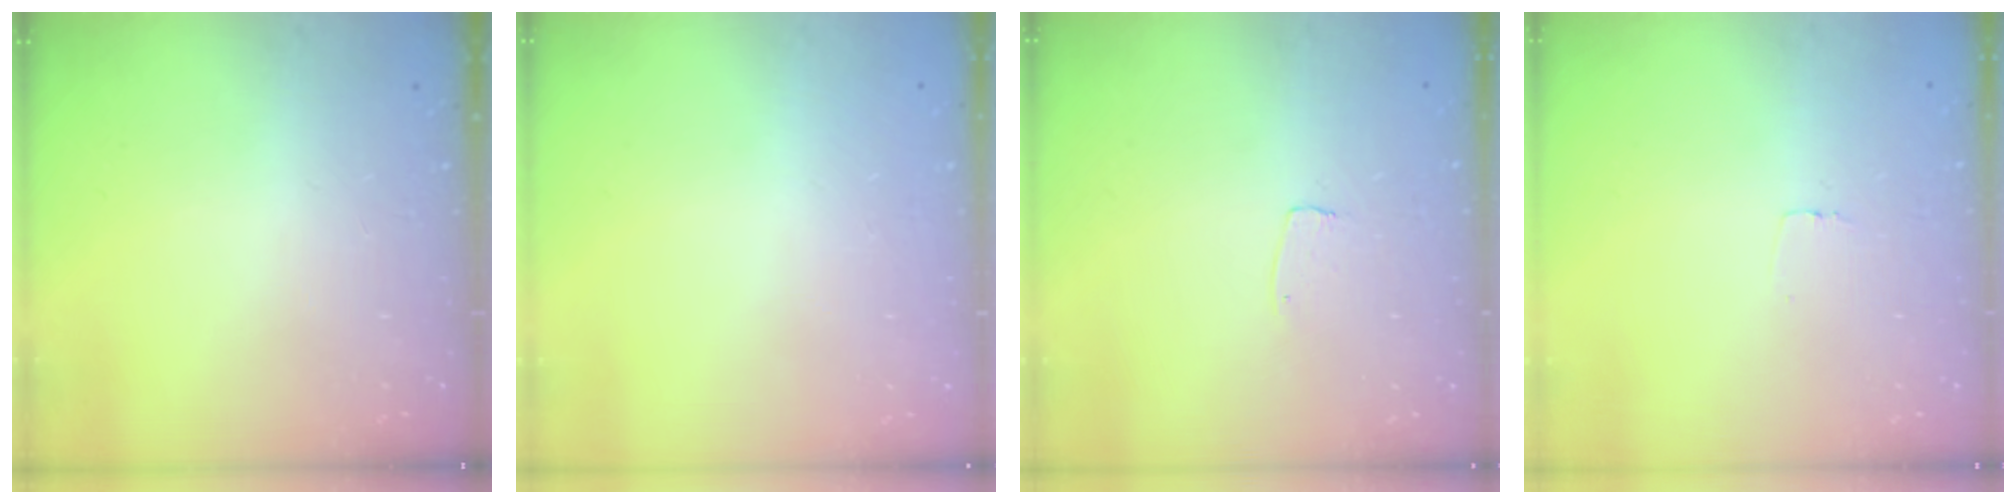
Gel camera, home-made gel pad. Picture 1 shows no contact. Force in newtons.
{"total": 0.0}
{"total": 2.6, "press": 2.6, "slide": 0.1}
{"total": 2.3, "press": 2.3, "slide": 0.1}